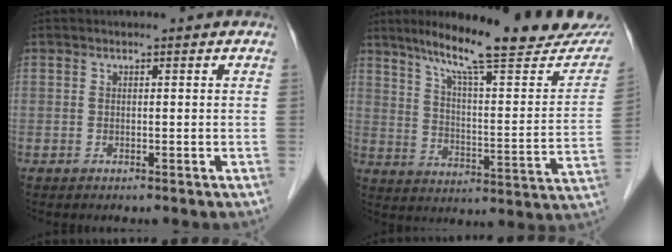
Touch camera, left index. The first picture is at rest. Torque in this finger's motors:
{"motor_torque": [-0.02, -0.14, 0.52, 0.10]}